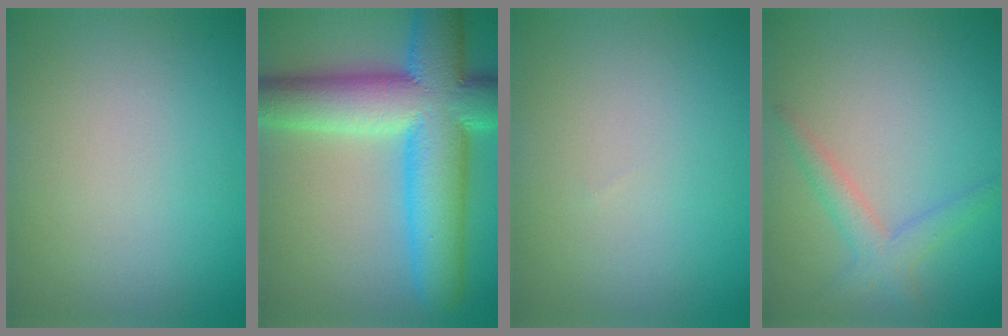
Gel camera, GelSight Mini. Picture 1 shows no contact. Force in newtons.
{"total": 13.6, "press": 13.6, "slide": 0.3}
{"total": 0.0}
{"total": 2.4, "press": 2.4, "slide": 0.2}